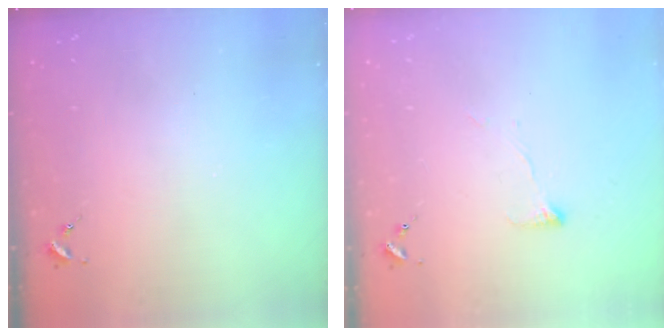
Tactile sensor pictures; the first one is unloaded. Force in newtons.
{"total": 4.7, "press": 4.7, "slide": 0.8}